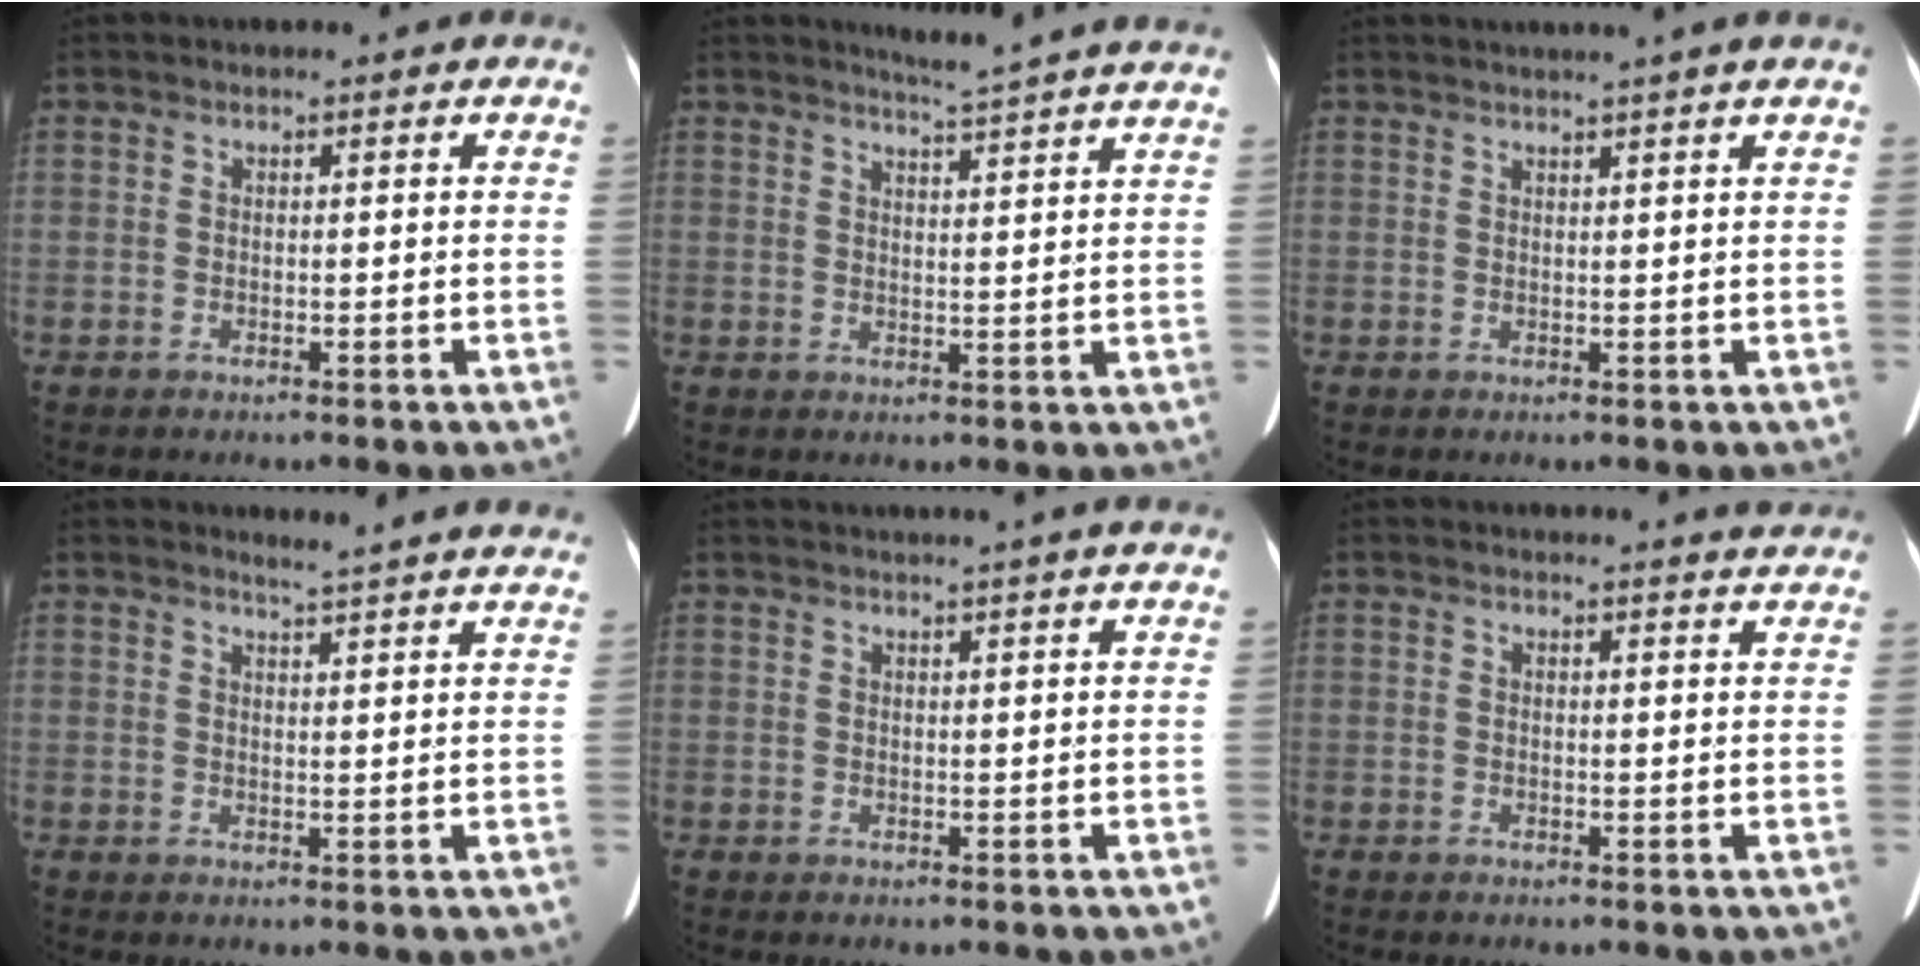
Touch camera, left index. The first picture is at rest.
{"total": 9.5, "force": [8.8, -1.4, 3.4], "torque": [-0.051, -0.014, 0.098]}
{"total": 4.1, "force": [3.3, -1.2, 2.0], "torque": [-0.025, 0.012, 0.043]}
{"total": 10.6, "force": [10.0, -0.5, 3.5], "torque": [-0.045, -0.023, 0.102]}
{"total": 6.1, "force": [5.2, -1.1, 2.8], "torque": [-0.034, 0.018, 0.056]}
{"total": 3.6, "force": [3.5, -0.2, 0.8], "torque": [-0.014, -0.007, 0.025]}